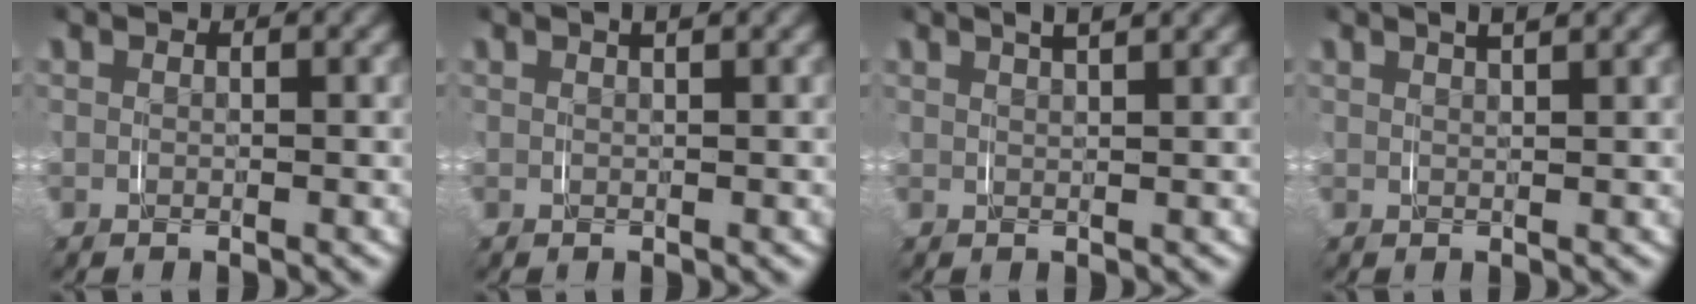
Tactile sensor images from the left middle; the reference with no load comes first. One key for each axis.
{"total": 1.2, "fx": 0.9, "fy": 0.1, "fz": 0.8, "tx": -0.013, "ty": 0.009, "tz": 0.012}
{"total": 3.2, "fx": 2.4, "fy": 0.6, "fz": 2.1, "tx": -0.029, "ty": 0.011, "tz": 0.035}
{"total": 2.8, "fx": 2.1, "fy": 0.5, "fz": 1.8, "tx": -0.024, "ty": 0.011, "tz": 0.030}